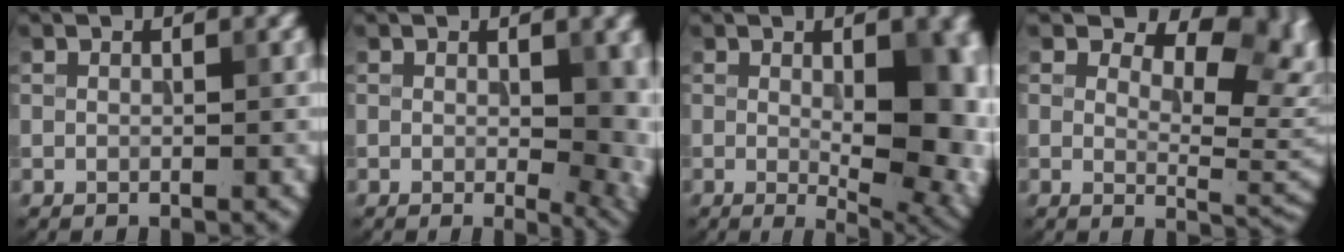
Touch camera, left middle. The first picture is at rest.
{"total": 7.1, "force": [-0.2, 3.3, 6.3], "torque": [-0.065, -0.006, -0.004]}
{"total": 10.3, "force": [-0.1, 4.5, 9.3], "torque": [-0.090, -0.003, 0.006]}
{"total": 8.0, "force": [3.6, 4.2, 5.7], "torque": [-0.068, -0.006, 0.057]}